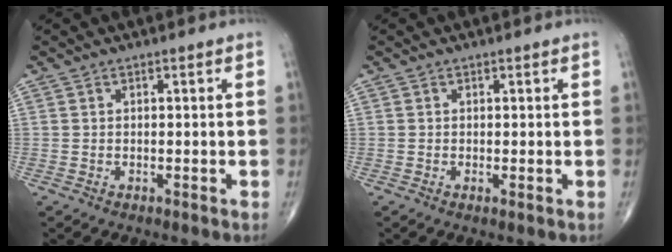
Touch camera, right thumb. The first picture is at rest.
{"total": 0.6, "force": [-0.1, 0.1, 0.5], "torque": [-0.010, -0.003, -0.004]}